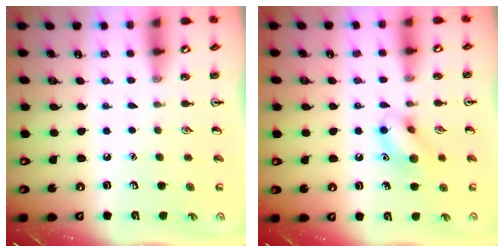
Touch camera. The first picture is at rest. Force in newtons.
{"total": 11.0, "press": 11.0, "slide": 0.9}